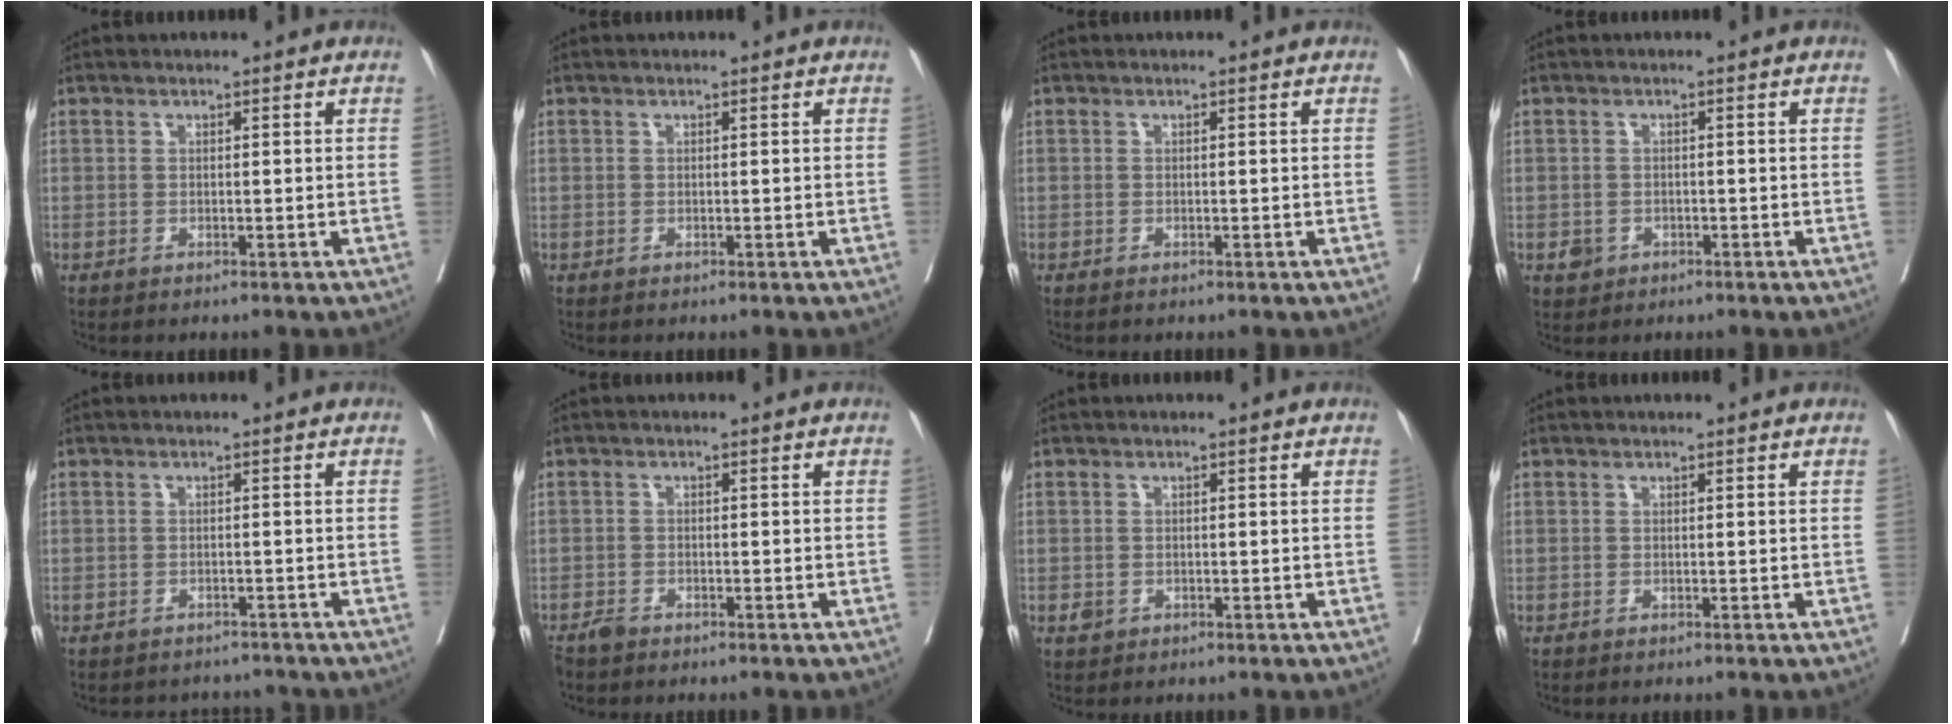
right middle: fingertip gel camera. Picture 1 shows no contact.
{"total": 0.0}
{"total": 0.0}
{"total": 2.0, "force": [-0.9, 1.7, 0.4], "torque": [-0.003, 0.006, -0.010]}
{"total": 4.2, "force": [-3.9, 1.5, -0.6], "torque": [0.011, 0.005, -0.051]}
{"total": 1.6, "force": [-1.5, 0.6, 0.5], "torque": [-0.012, -0.002, -0.024]}
{"total": 1.2, "force": [-0.4, 1.0, 0.4], "torque": [-0.005, 0.003, -0.002]}
{"total": 0.0}